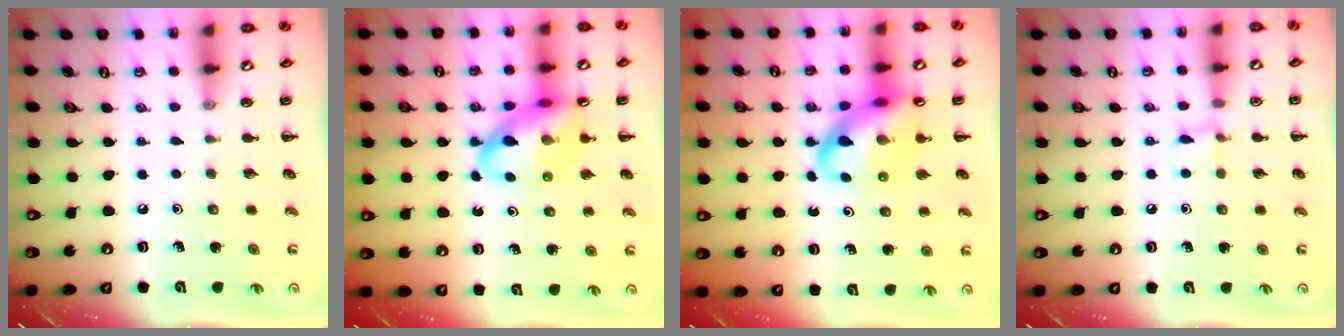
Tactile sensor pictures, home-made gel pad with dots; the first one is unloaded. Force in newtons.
{"total": 14.7, "press": 14.2, "slide": 3.9}
{"total": 15.2, "press": 14.6, "slide": 3.9}
{"total": 5.6, "press": 5.3, "slide": 1.8}